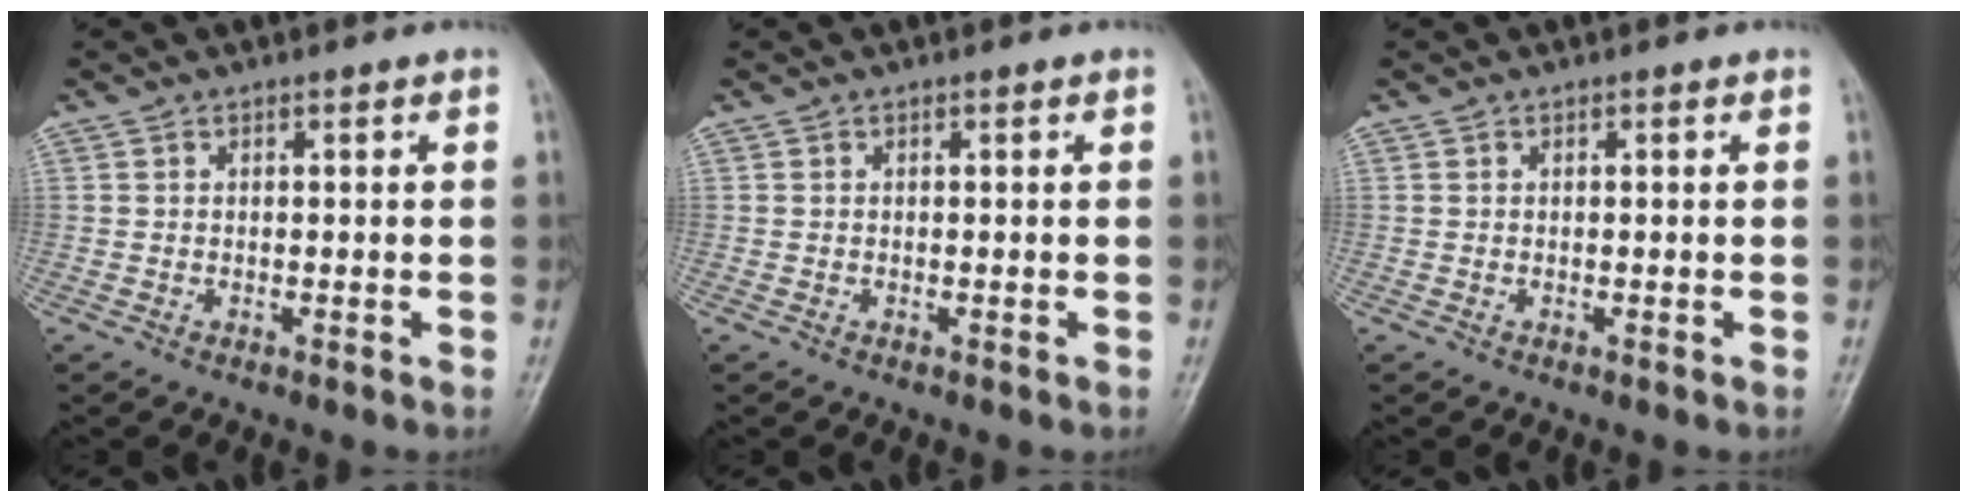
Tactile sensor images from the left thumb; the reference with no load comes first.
{"total": 0.0}
{"total": 0.0}